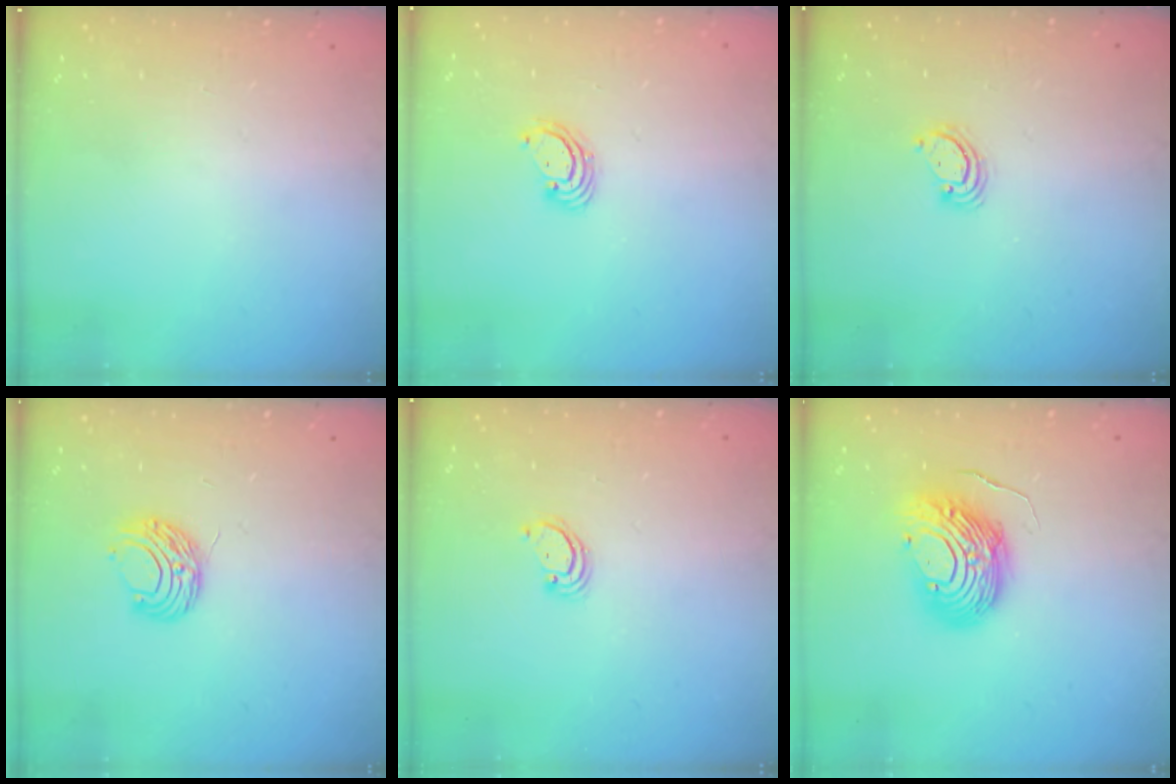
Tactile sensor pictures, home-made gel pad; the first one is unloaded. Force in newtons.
{"total": 3.3, "press": 3.3, "slide": 0.2}
{"total": 2.6, "press": 2.6, "slide": 0.3}
{"total": 7.5, "press": 7.4, "slide": 0.6}
{"total": 1.7, "press": 1.7, "slide": 0.1}
{"total": 12.4, "press": 12.3, "slide": 1.0}